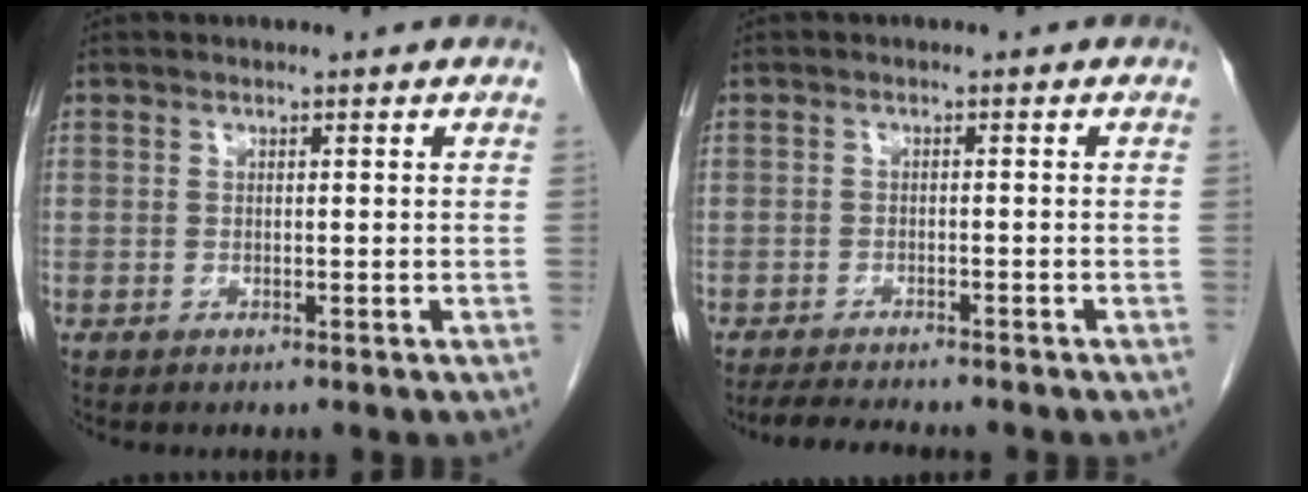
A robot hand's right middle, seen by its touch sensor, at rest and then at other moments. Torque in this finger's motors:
{"motor_torque": [0.06, 0.01, 0.00, 0.02]}